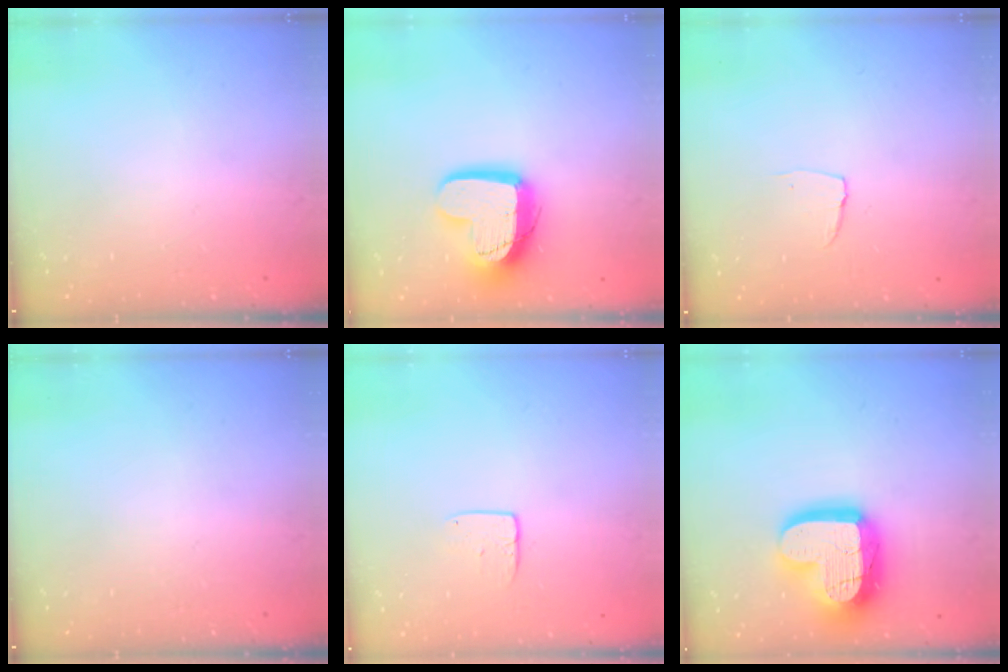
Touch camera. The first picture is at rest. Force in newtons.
{"total": 16.0, "press": 15.9, "slide": 1.5}
{"total": 3.5, "press": 3.5, "slide": 0.3}
{"total": 0.0}
{"total": 5.8, "press": 5.7, "slide": 0.6}
{"total": 21.7, "press": 21.6, "slide": 1.9}